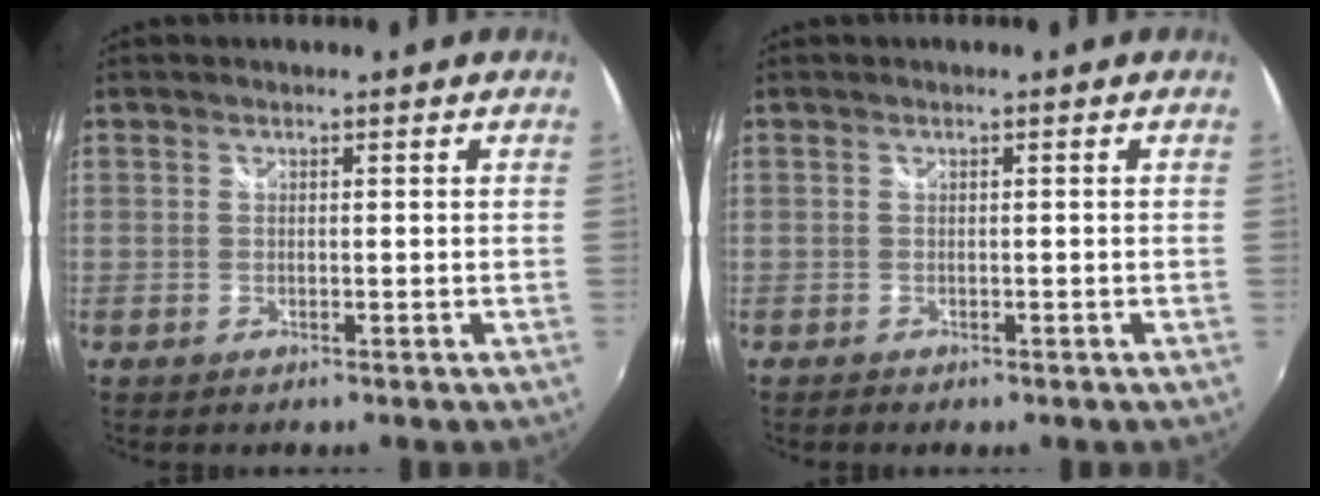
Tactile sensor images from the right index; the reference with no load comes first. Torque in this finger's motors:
{"motor_torque": [0.02, 0.10, 0.05, 0.01]}